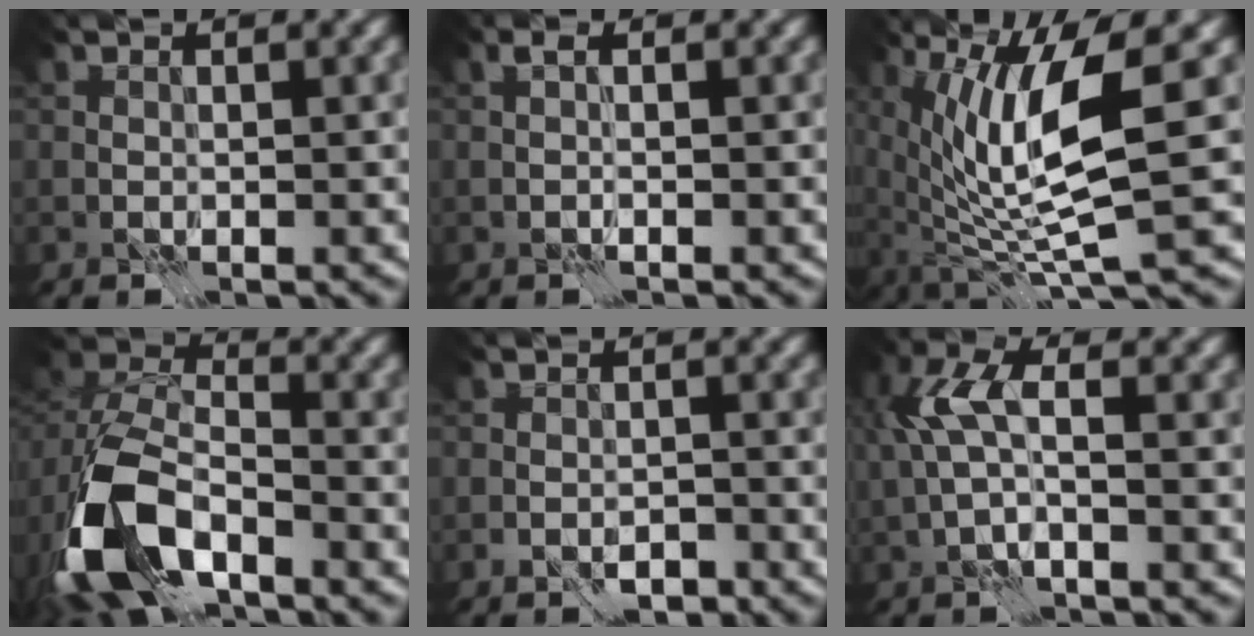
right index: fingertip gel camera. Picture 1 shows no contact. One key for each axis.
{"total": 0.6, "fx": 0.1, "fy": -0.1, "fz": 0.6, "tx": -0.011, "ty": 0.009, "tz": -0.004}
{"total": 8.3, "fx": 1.8, "fy": 1.3, "fz": 8.0, "tx": -0.146, "ty": -0.006, "tz": 0.035}
{"total": 10.5, "fx": -5.5, "fy": 5.5, "fz": 6.9, "tx": -0.149, "ty": -0.010, "tz": -0.107}
{"total": 1.1, "fx": -0.7, "fy": 0.4, "fz": 0.7, "tx": -0.007, "ty": 0.003, "tz": -0.010}
{"total": 4.5, "fx": 0.7, "fy": 1.9, "fz": 4.0, "tx": -0.096, "ty": 0.016, "tz": 0.008}